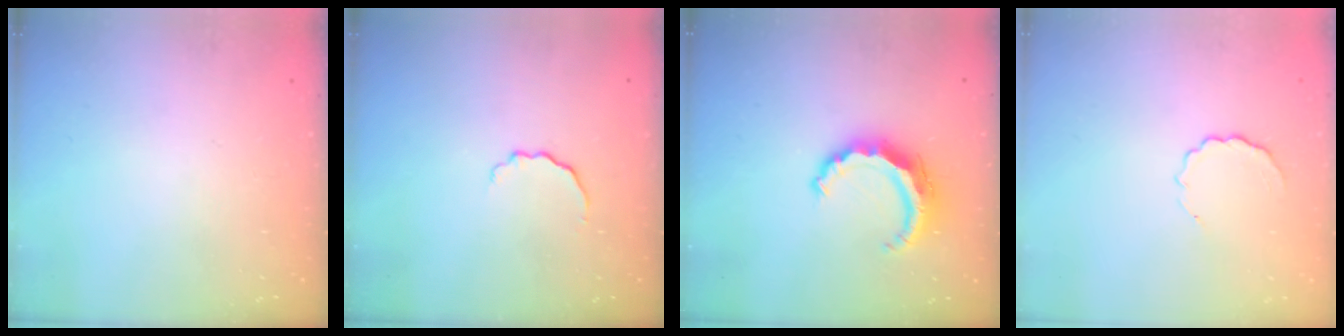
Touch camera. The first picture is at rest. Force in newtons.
{"total": 3.2, "press": 3.1, "slide": 0.8}
{"total": 8.6, "press": 8.6, "slide": 1.0}
{"total": 3.5, "press": 3.4, "slide": 0.9}